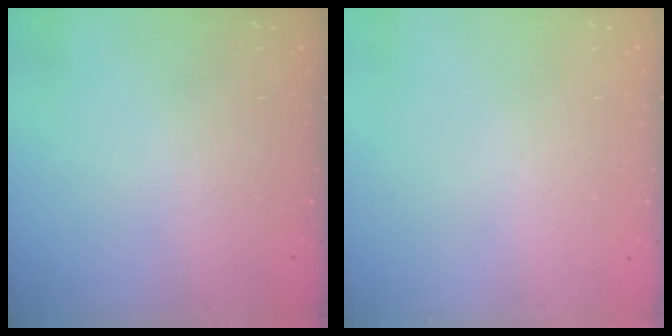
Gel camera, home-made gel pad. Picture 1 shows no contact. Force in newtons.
{"total": 0.0}